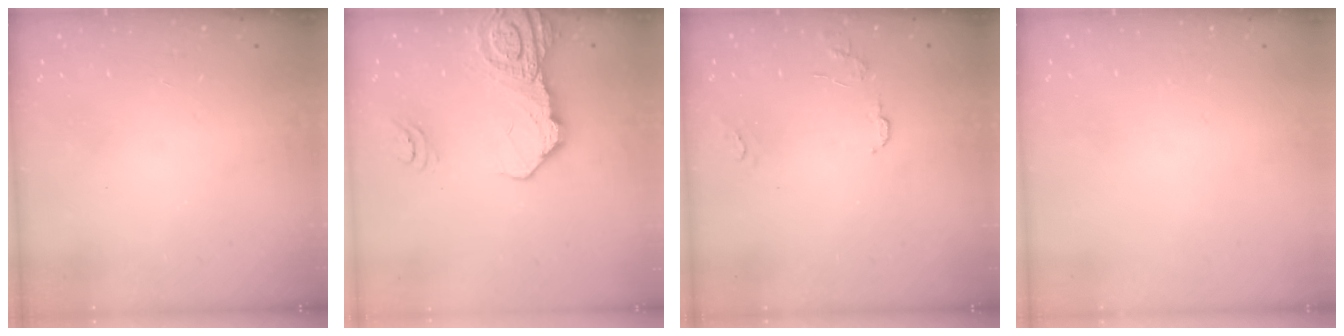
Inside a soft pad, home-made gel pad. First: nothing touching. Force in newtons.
{"total": 16.5, "press": 16.4, "slide": 1.7}
{"total": 7.5, "press": 7.5, "slide": 0.6}
{"total": 0.0}